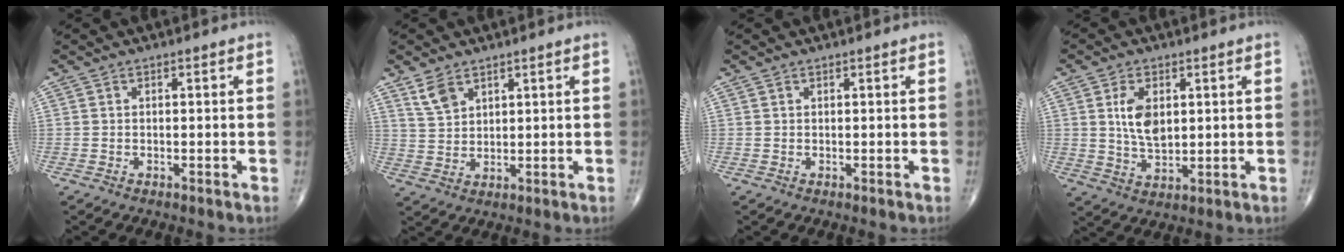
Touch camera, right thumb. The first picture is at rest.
{"total": 4.5, "force": [3.0, 2.4, 2.2], "torque": [-0.036, -0.013, 0.069]}
{"total": 0.0}
{"total": 7.1, "force": [1.7, 4.1, 5.6], "torque": [-0.093, -0.011, 0.036]}